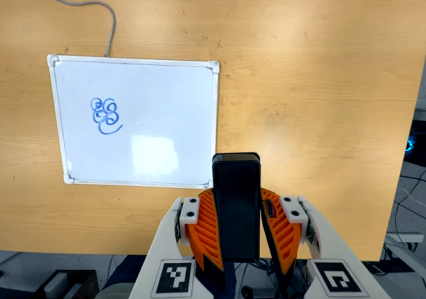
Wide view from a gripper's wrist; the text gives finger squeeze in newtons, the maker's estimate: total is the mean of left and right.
{"total": 9.8, "left": 8.1, "right": 11.5}